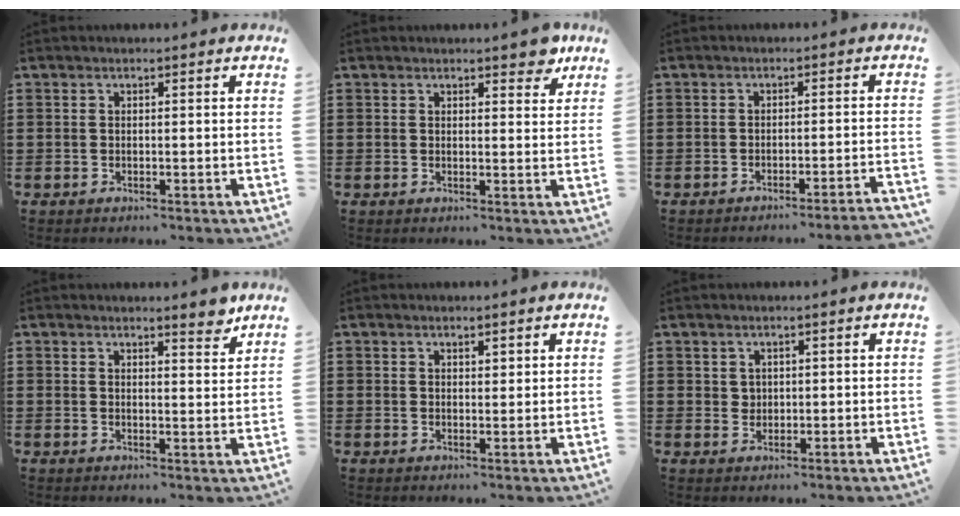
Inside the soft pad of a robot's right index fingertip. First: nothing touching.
{"total": 3.4, "force": [2.7, 1.3, 1.6], "torque": [-0.006, -0.004, 0.044]}
{"total": 2.3, "force": [-2.0, -0.5, 0.9], "torque": [-0.016, -0.002, -0.042]}
{"total": 3.5, "force": [3.2, 0.6, 1.4], "torque": [-0.026, -0.005, 0.056]}
{"total": 1.3, "force": [1.1, 0.6, 0.4], "torque": [-0.007, 0.004, 0.020]}
{"total": 1.5, "force": [0.9, 1.2, 0.2], "torque": [-0.008, 0.006, 0.017]}